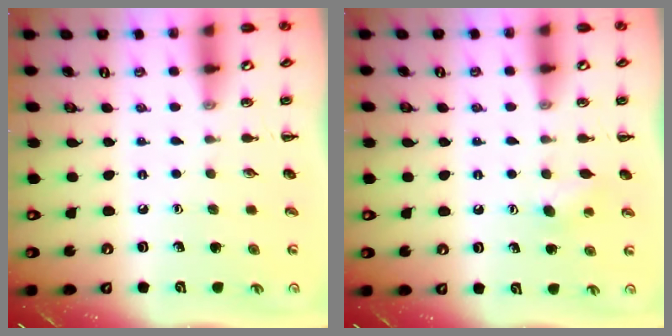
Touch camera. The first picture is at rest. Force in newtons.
{"total": 4.7, "press": 4.6, "slide": 1.1}